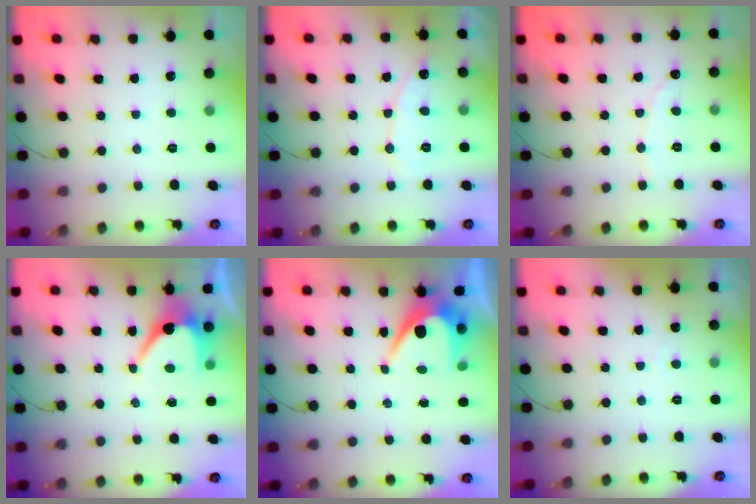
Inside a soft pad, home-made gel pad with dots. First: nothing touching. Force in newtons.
{"total": 7.0, "press": 7.0, "slide": 0.6}
{"total": 1.7, "press": 1.7, "slide": 0.1}
{"total": 7.1, "press": 7.0, "slide": 0.5}
{"total": 7.2, "press": 7.2, "slide": 0.4}
{"total": 1.7, "press": 1.6, "slide": 0.0}